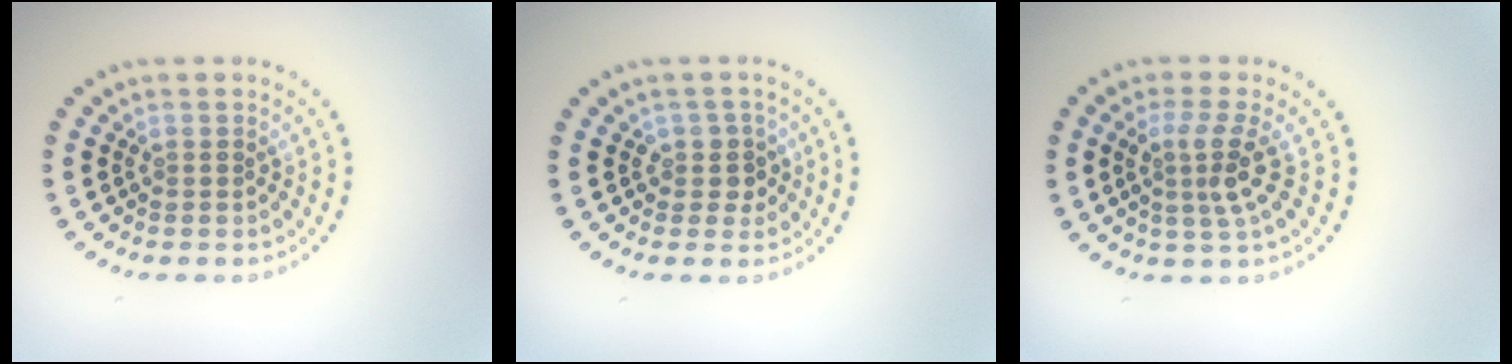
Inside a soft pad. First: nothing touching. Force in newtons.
{"total": 1.8, "press": 1.6, "slide": 1.0}
{"total": 3.1, "press": 2.3, "slide": 2.2}